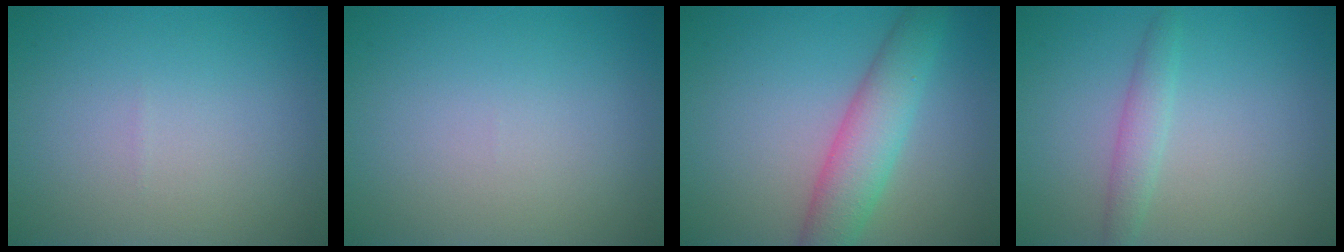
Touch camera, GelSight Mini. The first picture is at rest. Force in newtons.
{"total": 0.0}
{"total": 4.9, "press": 4.9, "slide": 0.2}
{"total": 1.9, "press": 1.9, "slide": 0.1}